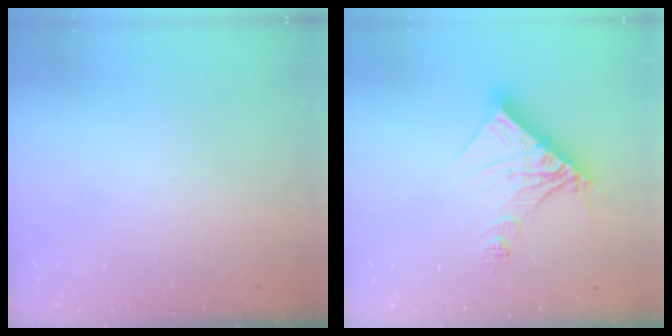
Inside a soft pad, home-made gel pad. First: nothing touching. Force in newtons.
{"total": 14.3, "press": 14.2, "slide": 1.4}